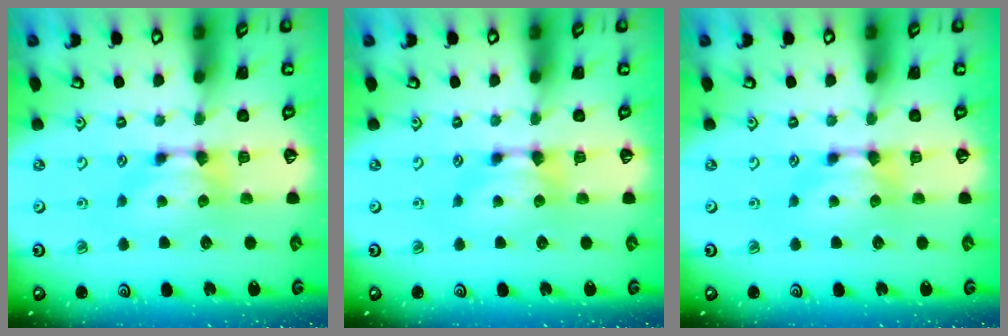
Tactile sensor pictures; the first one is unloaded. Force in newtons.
{"total": 0.0}
{"total": 0.0}